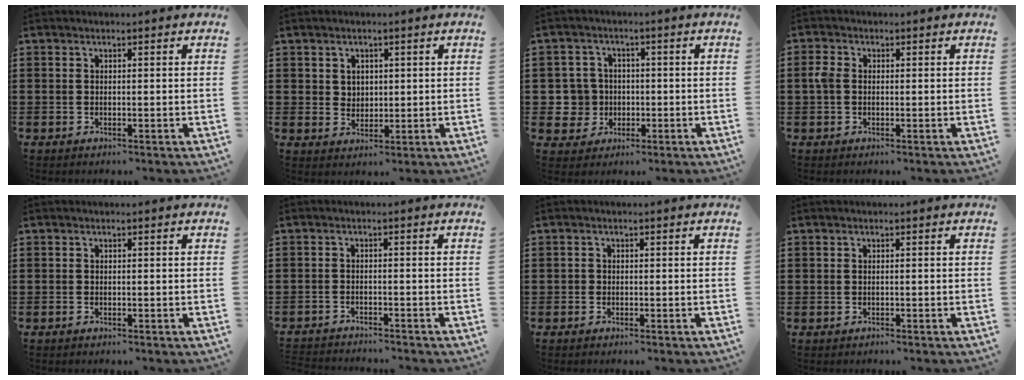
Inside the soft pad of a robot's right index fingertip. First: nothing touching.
{"total": 2.5, "force": [1.3, 2.1, 0.4], "torque": [-0.016, 0.010, 0.023]}
{"total": 5.6, "force": [-0.4, 5.5, 1.1], "torque": [-0.056, 0.012, -0.011]}
{"total": 2.4, "force": [0.0, 1.7, 1.7], "torque": [-0.051, 0.001, -0.005]}
{"total": 0.0}
{"total": 1.7, "force": [-1.7, 0.0, -0.2], "torque": [-0.001, 0.003, -0.037]}
{"total": 0.7, "force": [-0.3, 0.6, 0.1], "torque": [-0.001, 0.004, -0.008]}
{"total": 0.0}